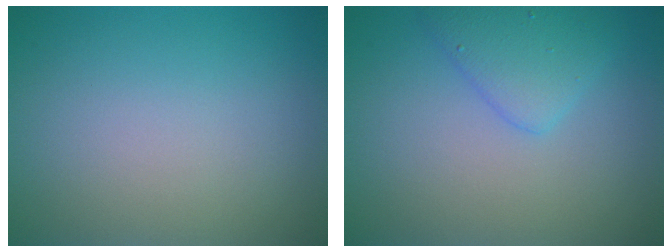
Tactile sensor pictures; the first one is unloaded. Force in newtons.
{"total": 2.8, "press": 2.8, "slide": 0.1}